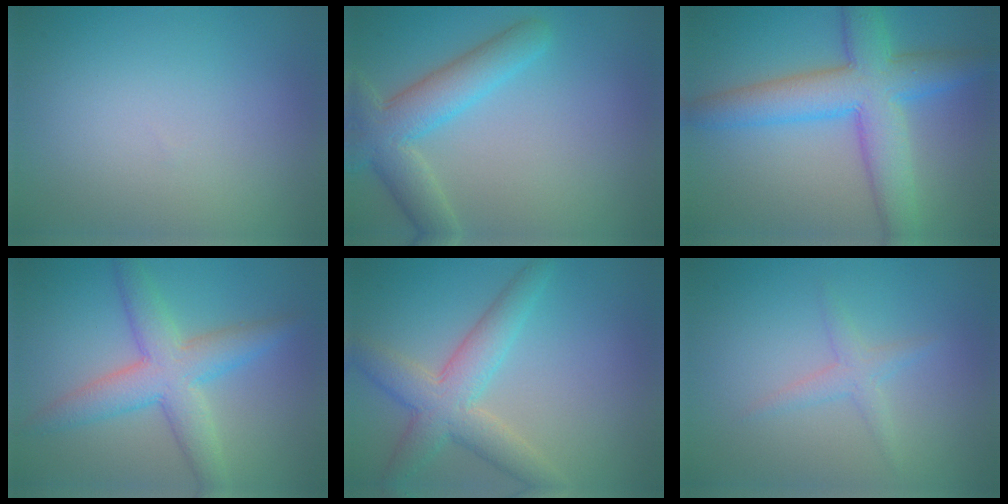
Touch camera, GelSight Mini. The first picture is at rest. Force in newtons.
{"total": 5.4, "press": 5.4, "slide": 0.4}
{"total": 7.6, "press": 7.6, "slide": 0.1}
{"total": 5.5, "press": 5.5, "slide": 0.1}
{"total": 5.1, "press": 5.1, "slide": 0.3}
{"total": 1.6, "press": 1.6, "slide": 0.1}